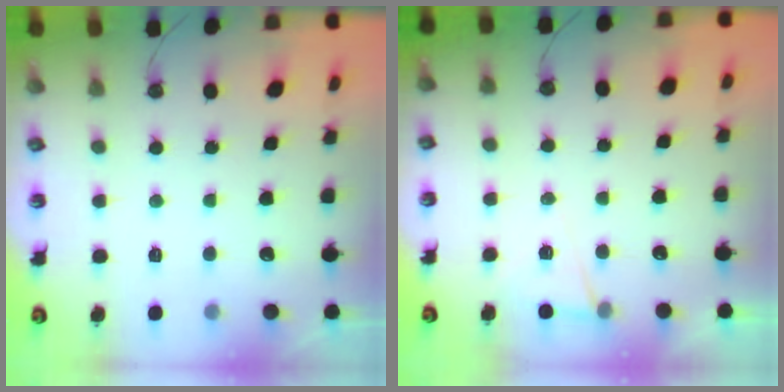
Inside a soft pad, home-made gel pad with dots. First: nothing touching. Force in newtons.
{"total": 6.1, "press": 4.0, "slide": 4.7}